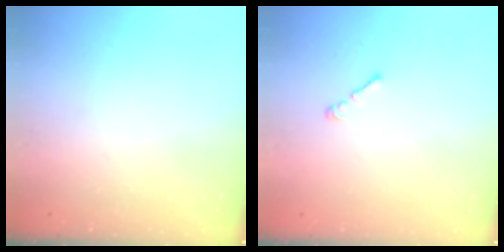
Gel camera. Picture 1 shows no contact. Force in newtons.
{"total": 1.1, "press": 0.9, "slide": 0.5}